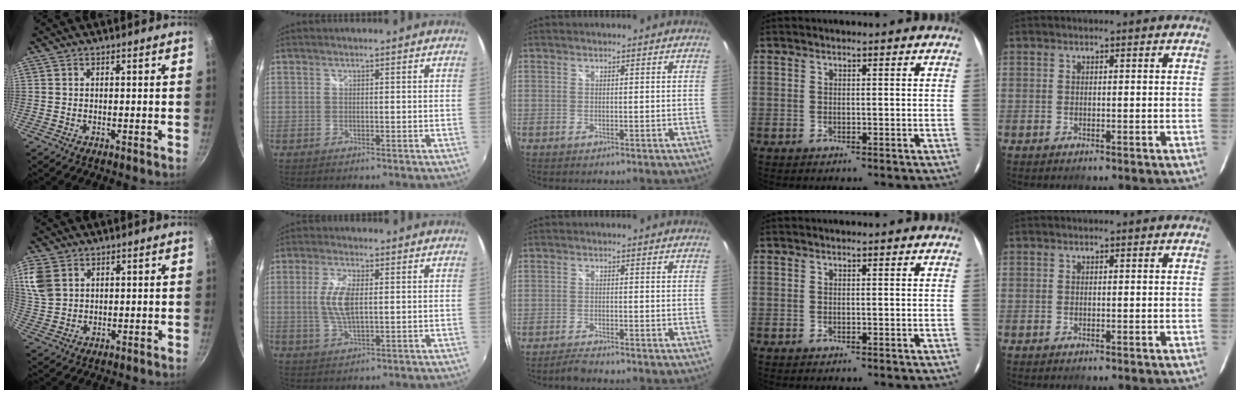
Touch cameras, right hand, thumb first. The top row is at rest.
{"thumb": {"total": 8.8, "force": [3.8, 6.4, 4.7], "torque": [-0.094, -0.005, 0.081]}, "index": {"total": 6.6, "force": [0.6, 2.6, 6.1], "torque": [-0.124, 0.000, 0.015]}, "middle": {"total": 2.3, "force": [-2.3, 0.2, 0.6], "torque": [-0.023, -0.006, -0.045]}}